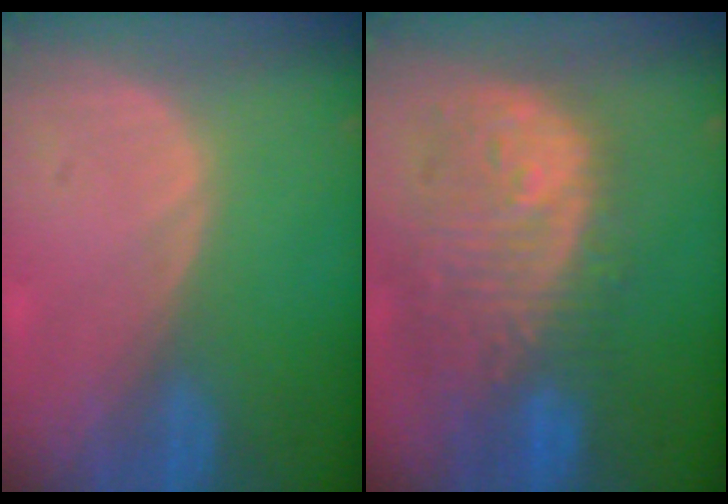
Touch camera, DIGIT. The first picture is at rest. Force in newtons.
{"total": 12.2, "press": 10.9, "slide": 5.5}